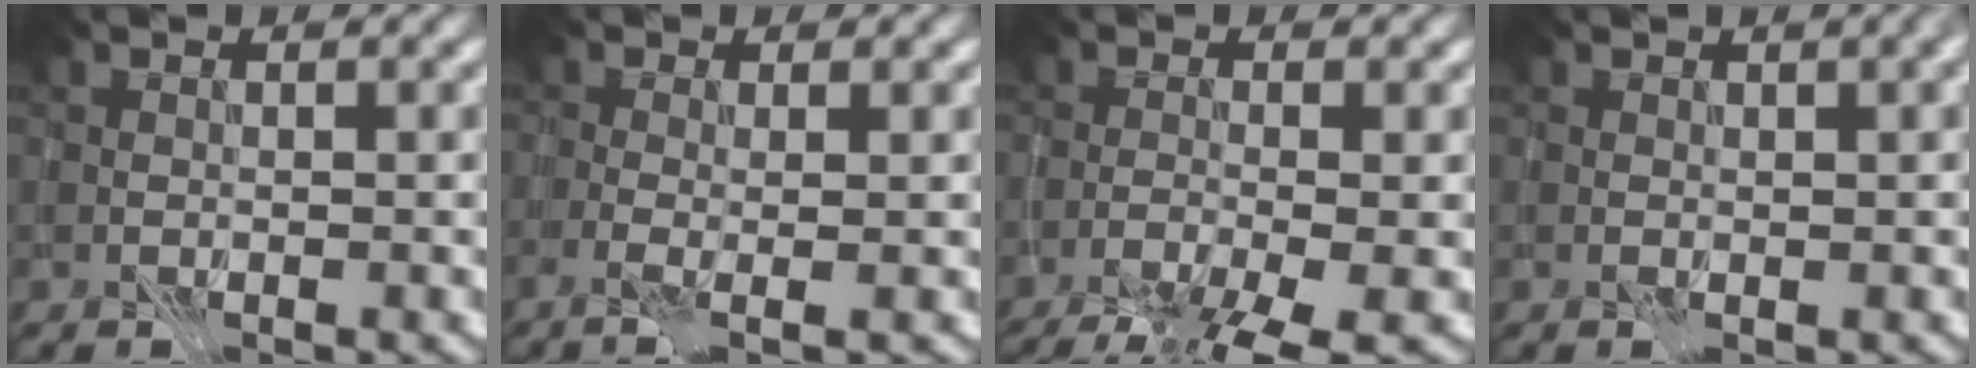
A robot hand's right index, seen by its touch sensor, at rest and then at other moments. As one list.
[{"total": 2.7, "force": [-0.4, 0.9, 2.5], "torque": [-0.031, 0.003, -0.016]}, {"total": 6.1, "force": [-4.0, 1.3, 4.4], "torque": [-0.072, -0.015, -0.075]}, {"total": 2.5, "force": [0.8, 1.0, 2.2], "torque": [-0.009, 0.008, 0.004]}]